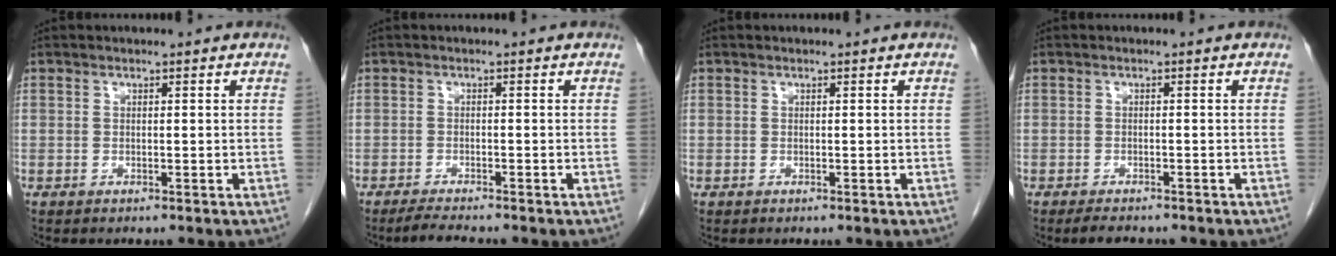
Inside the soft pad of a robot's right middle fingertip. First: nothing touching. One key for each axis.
{"total": 2.9, "fx": -2.6, "fy": -0.1, "fz": 1.3, "tx": -0.031, "ty": -0.011, "tz": -0.046}
{"total": 0.0}
{"total": 2.7, "fx": -2.3, "fy": 0.7, "fz": 1.2, "tx": -0.024, "ty": -0.006, "tz": -0.033}